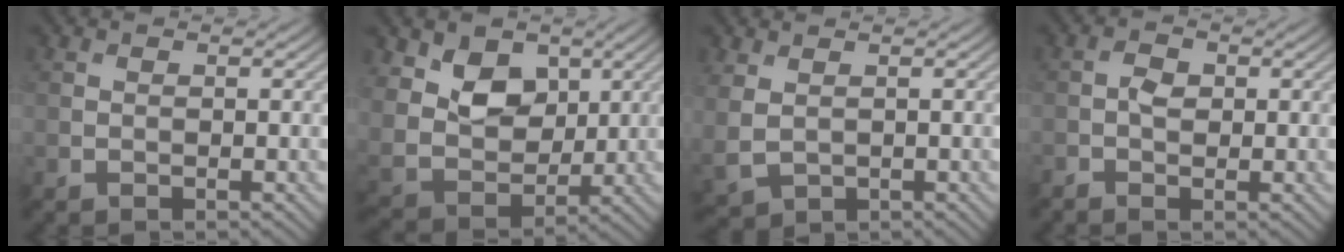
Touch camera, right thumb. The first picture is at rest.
{"total": 8.1, "force": [3.5, 5.7, 4.7], "torque": [-0.115, -0.017, 0.056]}
{"total": 3.1, "force": [0.8, 2.1, 2.2], "torque": [-0.068, -0.005, 0.022]}
{"total": 1.9, "force": [-0.4, 1.3, 1.4], "torque": [-0.030, 0.001, -0.010]}